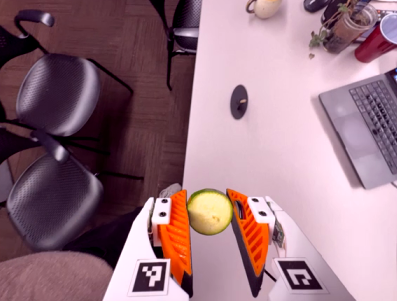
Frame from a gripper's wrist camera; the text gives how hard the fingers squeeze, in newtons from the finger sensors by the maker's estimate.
{"total": 10.1, "left": 9.8, "right": 10.4}